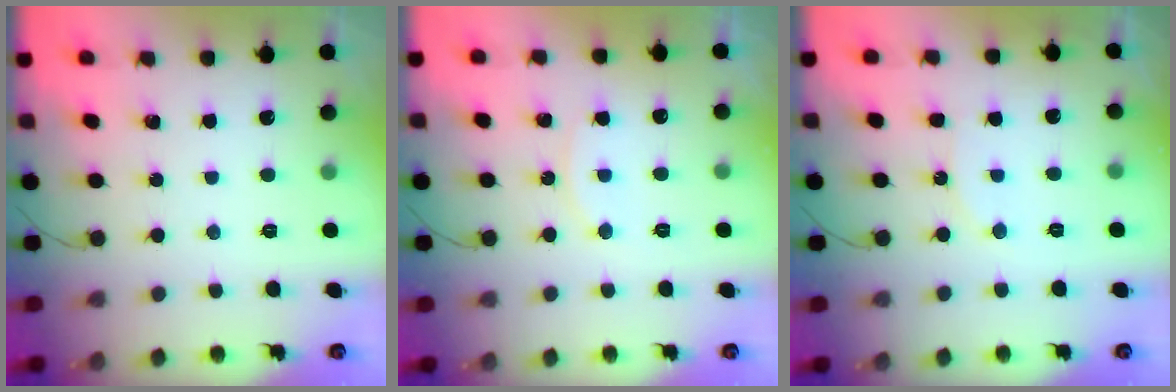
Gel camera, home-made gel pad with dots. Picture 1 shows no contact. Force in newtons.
{"total": 6.1, "press": 6.1, "slide": 0.2}
{"total": 6.5, "press": 6.5, "slide": 0.4}